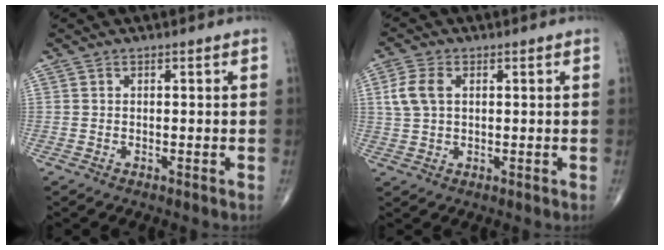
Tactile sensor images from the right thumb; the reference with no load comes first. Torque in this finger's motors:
{"motor_torque": [-0.31, 0.46, 0.47, 0.08, 0.04]}